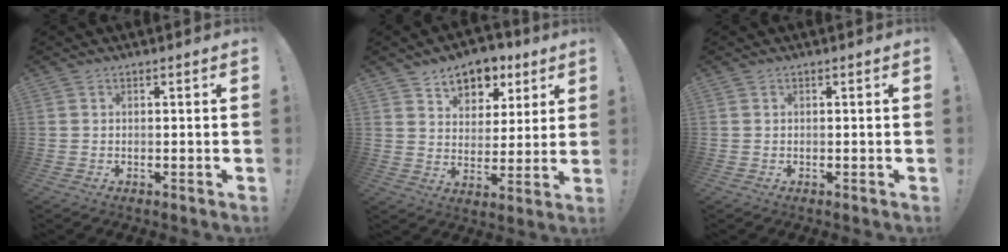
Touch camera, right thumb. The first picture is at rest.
{"total": 9.4, "force": [6.0, 6.7, 2.9], "torque": [-0.035, -0.038, 0.113]}
{"total": 0.0}